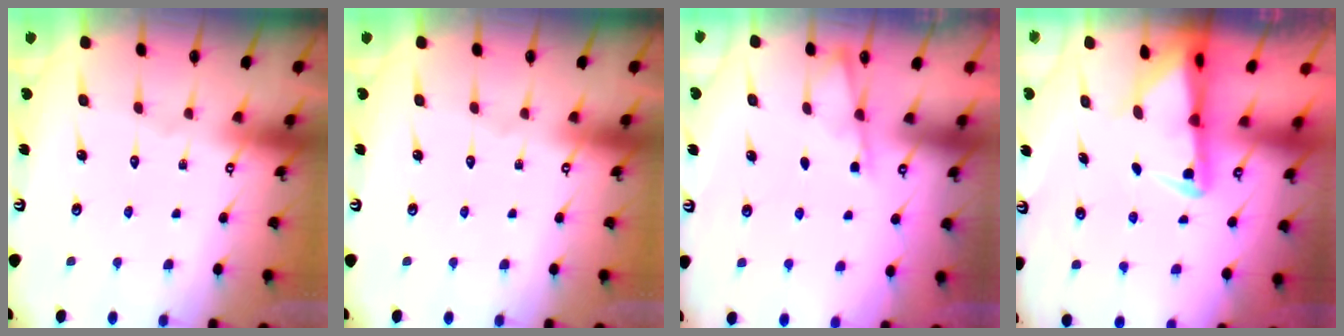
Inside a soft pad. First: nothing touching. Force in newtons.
{"total": 0.0}
{"total": 3.2, "press": 3.1, "slide": 0.5}
{"total": 2.8, "press": 2.8, "slide": 0.6}